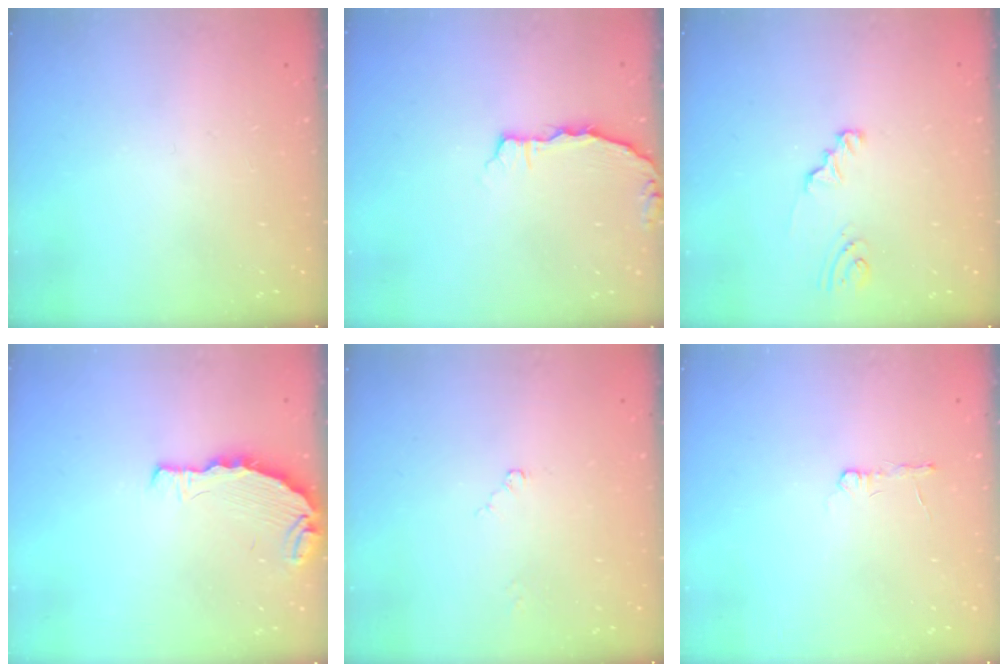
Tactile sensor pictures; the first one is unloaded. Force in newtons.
{"total": 2.8, "press": 2.8, "slide": 0.4}
{"total": 1.7, "press": 1.7, "slide": 0.1}
{"total": 4.5, "press": 4.4, "slide": 0.8}
{"total": 2.0, "press": 2.0, "slide": 0.3}
{"total": 2.7, "press": 2.7, "slide": 0.4}